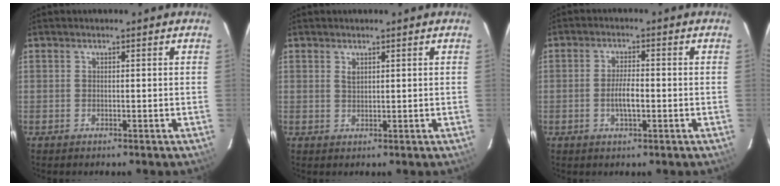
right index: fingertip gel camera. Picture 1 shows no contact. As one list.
[{"total": 1.2, "force": [0.8, 0.6, 0.7], "torque": [-0.012, 0.002, 0.015]}, {"total": 4.1, "force": [-1.0, 1.2, 3.8], "torque": [-0.074, 0.000, -0.017]}]